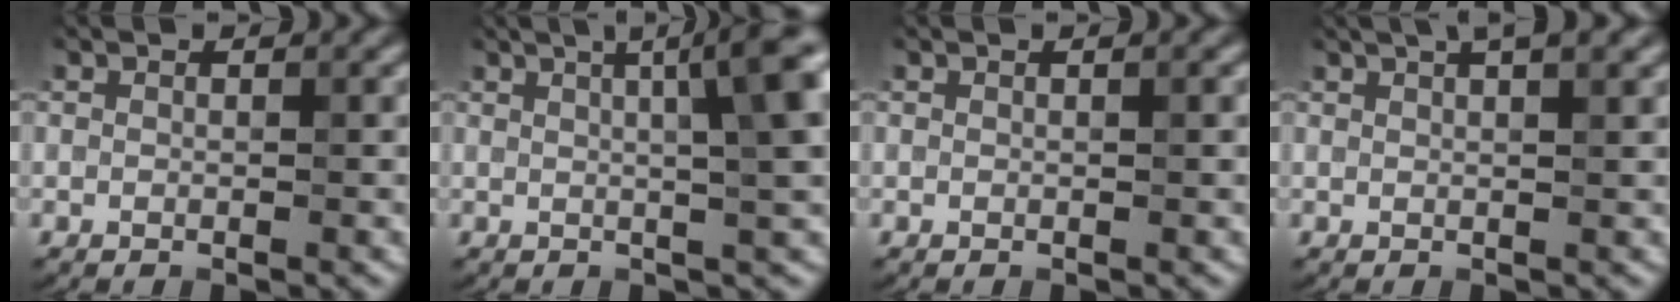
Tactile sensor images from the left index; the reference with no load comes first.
{"total": 9.1, "force": [2.7, 2.4, 8.4], "torque": [-0.062, 0.034, 0.020]}
{"total": 0.6, "force": [0.2, 0.1, 0.6], "torque": [-0.004, 0.005, 0.001]}
{"total": 6.1, "force": [3.7, 2.4, 4.2], "torque": [-0.031, 0.035, 0.023]}